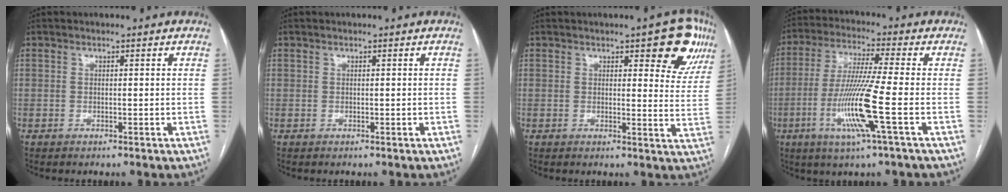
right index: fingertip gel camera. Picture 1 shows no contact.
{"total": 0.0}
{"total": 9.3, "force": [5.3, 2.8, 7.1], "torque": [-0.069, -0.005, 0.051]}
{"total": 11.7, "force": [-3.6, -1.3, 11.1], "torque": [-0.225, -0.019, -0.075]}